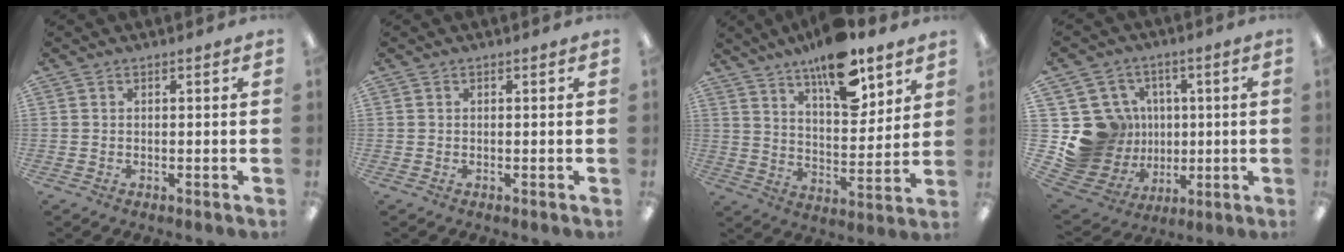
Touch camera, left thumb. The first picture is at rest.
{"total": 0.0}
{"total": 15.7, "force": [11.5, 5.8, 9.0], "torque": [-0.141, -0.065, 0.196]}
{"total": 18.2, "force": [0.8, 17.4, 5.3], "torque": [-0.113, -0.012, 0.062]}